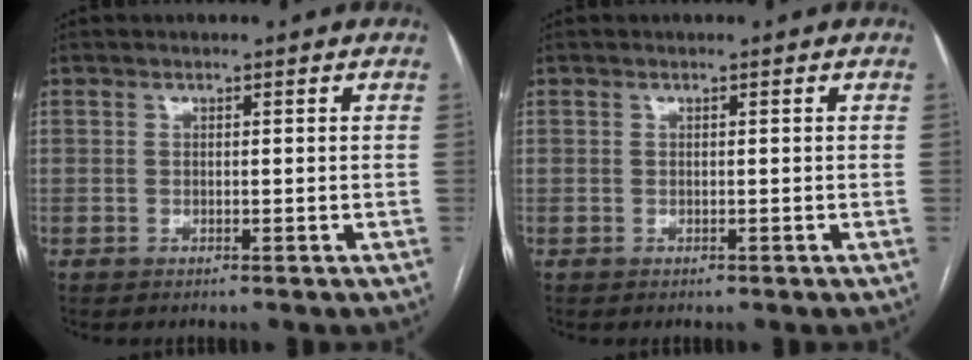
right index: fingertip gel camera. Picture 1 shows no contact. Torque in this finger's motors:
{"motor_torque": [0.04, -0.05, 0.00, 0.00]}